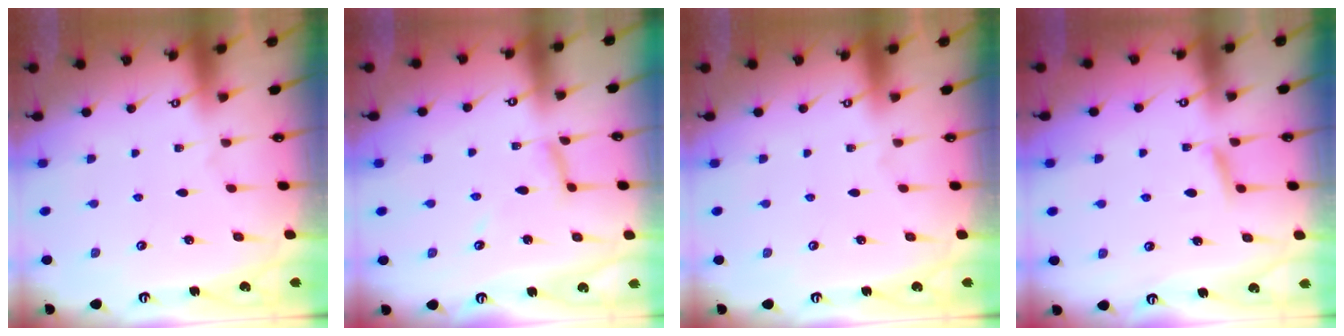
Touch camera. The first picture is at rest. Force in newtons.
{"total": 6.7, "press": 6.7, "slide": 0.4}
{"total": 0.0}
{"total": 6.0, "press": 6.0, "slide": 0.7}